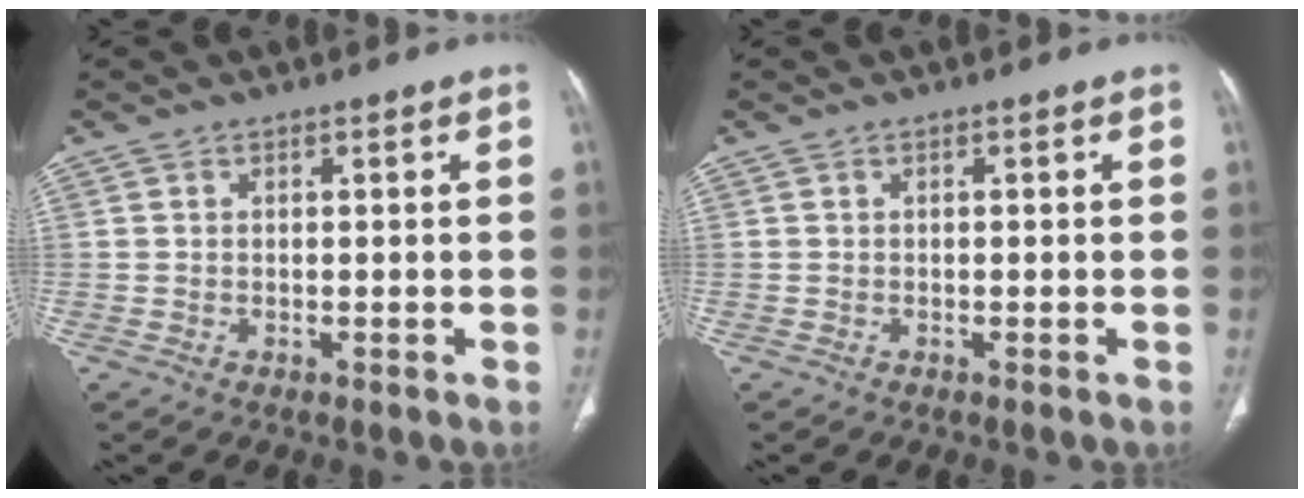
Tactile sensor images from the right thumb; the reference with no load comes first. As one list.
[{"total": 0.0}]